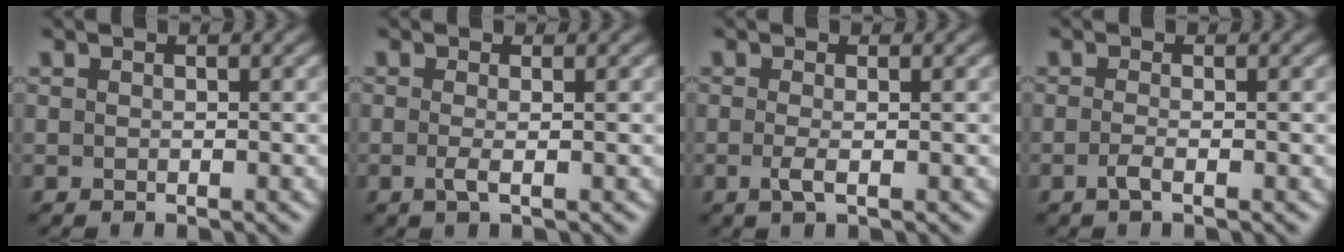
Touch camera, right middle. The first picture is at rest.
{"total": 1.3, "force": [-0.3, 0.2, 1.3], "torque": [-0.029, -0.003, -0.007]}
{"total": 1.4, "force": [-0.4, 0.2, 1.3], "torque": [-0.032, -0.003, -0.009]}
{"total": 1.2, "force": [-0.6, 0.2, 1.1], "torque": [-0.024, 0.000, -0.015]}